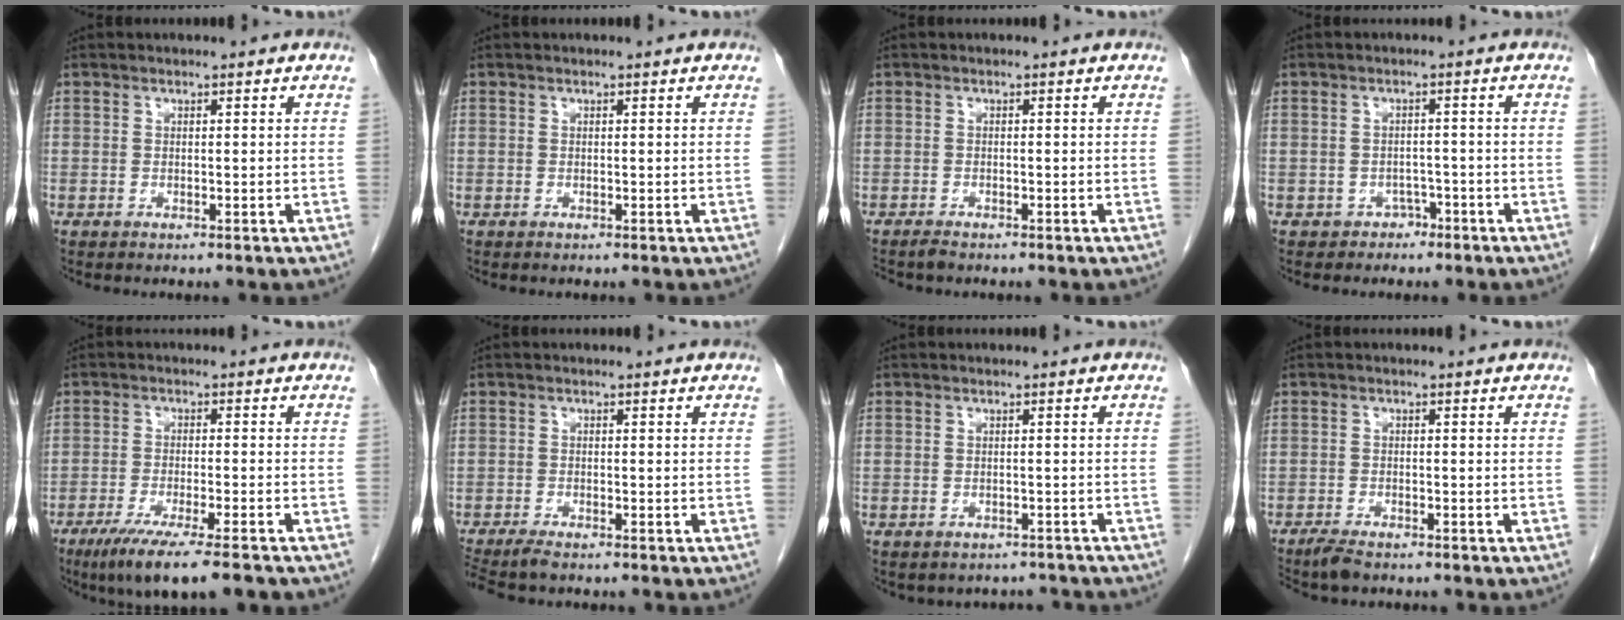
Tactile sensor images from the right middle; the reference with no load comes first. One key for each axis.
{"total": 0.0}
{"total": 1.1, "fx": -1.1, "fy": 0.2, "fz": 0.3, "tx": -0.012, "ty": -0.003, "tz": -0.018}
{"total": 2.2, "fx": -1.5, "fy": 1.7, "fz": -0.1, "tx": -0.002, "ty": 0.009, "tz": -0.022}
{"total": 11.2, "fx": -8.5, "fy": 0.6, "fz": 7.3, "tx": -0.110, "ty": -0.027, "tz": -0.133}
{"total": 3.9, "fx": -3.3, "fy": 0.4, "fz": 2.0, "tx": -0.035, "ty": -0.010, "tz": -0.056}
{"total": 4.4, "fx": -3.7, "fy": 2.3, "fz": 0.2, "tx": 0.005, "ty": 0.015, "tz": -0.042}
{"total": 2.9, "fx": -2.5, "fy": 0.7, "fz": 1.4, "tx": -0.029, "ty": -0.006, "tz": -0.042}